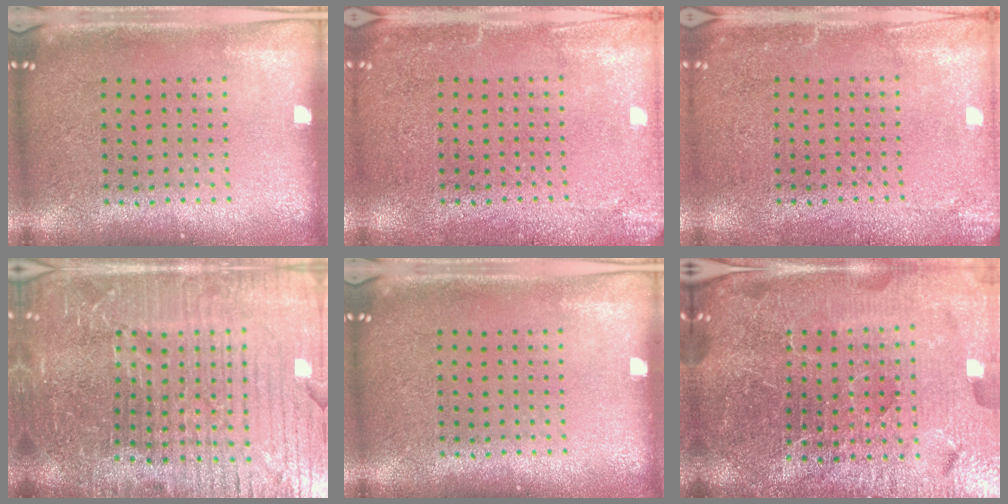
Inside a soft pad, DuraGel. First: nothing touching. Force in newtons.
{"total": 2.3, "press": 2.3, "slide": 0.3}
{"total": 2.3, "press": 2.3, "slide": 0.3}
{"total": 6.7, "press": 5.8, "slide": 3.3}
{"total": 0.0}
{"total": 6.2, "press": 5.5, "slide": 3.0}